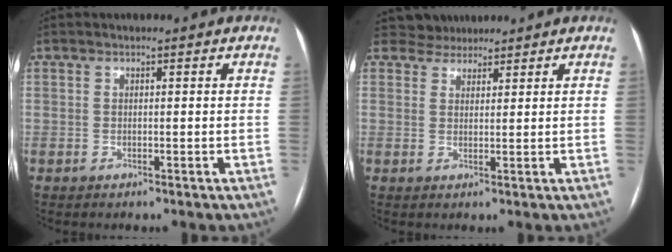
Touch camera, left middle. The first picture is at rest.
{"total": 2.8, "force": [2.5, 1.2, -0.4], "torque": [0.006, 0.013, 0.040]}